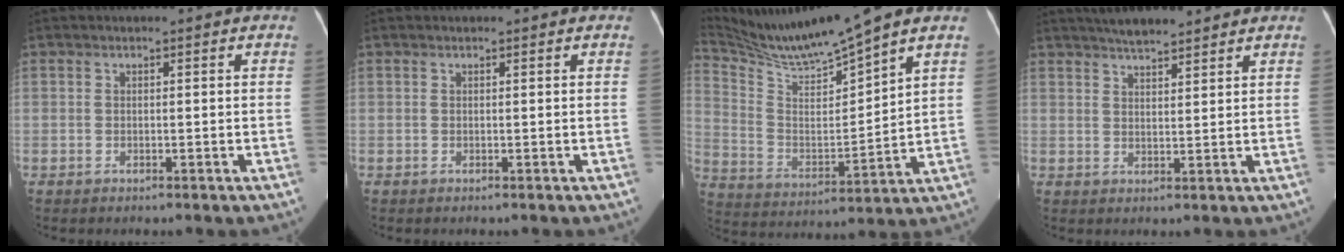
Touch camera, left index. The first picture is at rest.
{"total": 0.0}
{"total": 13.1, "force": [12.0, -1.6, 5.0], "torque": [-0.111, 0.001, 0.237]}
{"total": 7.0, "force": [6.1, 1.0, 3.2], "torque": [-0.051, 0.025, 0.100]}